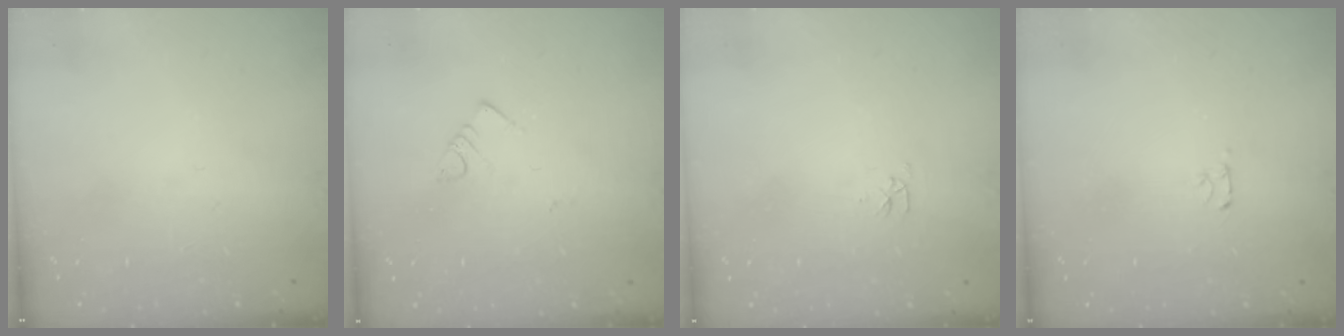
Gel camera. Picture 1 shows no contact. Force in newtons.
{"total": 2.7, "press": 2.6, "slide": 0.5}
{"total": 2.8, "press": 2.7, "slide": 0.4}
{"total": 2.5, "press": 2.4, "slide": 0.3}